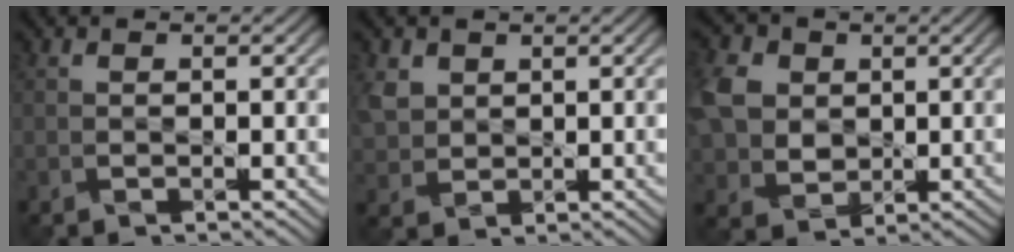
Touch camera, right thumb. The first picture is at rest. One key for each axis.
{"total": 2.9, "fx": 1.9, "fy": 2.1, "fz": 0.5, "tx": -0.030, "ty": 0.005, "tz": 0.039}
{"total": 7.7, "fx": 1.9, "fy": 6.2, "fz": 4.1, "tx": -0.127, "ty": 0.012, "tz": 0.036}